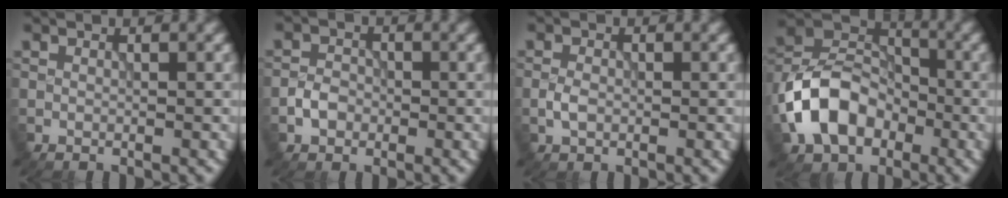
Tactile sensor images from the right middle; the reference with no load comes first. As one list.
[{"total": 2.0, "force": [-0.8, 1.6, 0.9], "torque": [-0.014, 0.002, -0.019]}, {"total": 1.5, "force": [-0.4, 1.0, 1.0], "torque": [-0.021, 0.002, -0.011]}, {"total": 8.9, "force": [-3.2, 6.4, 5.4], "torque": [-0.103, 0.009, -0.077]}]